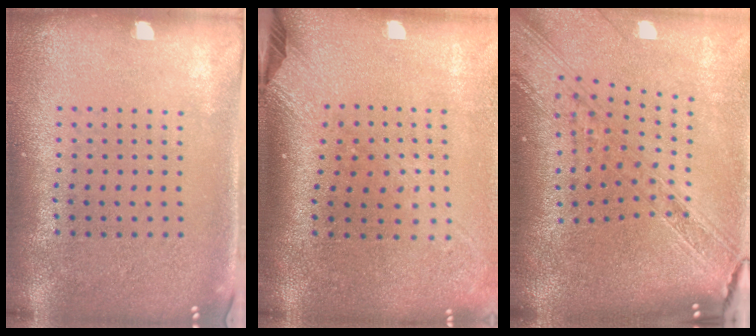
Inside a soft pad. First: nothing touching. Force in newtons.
{"total": 2.4, "press": 1.8, "slide": 1.7}
{"total": 2.8, "press": 2.2, "slide": 1.7}